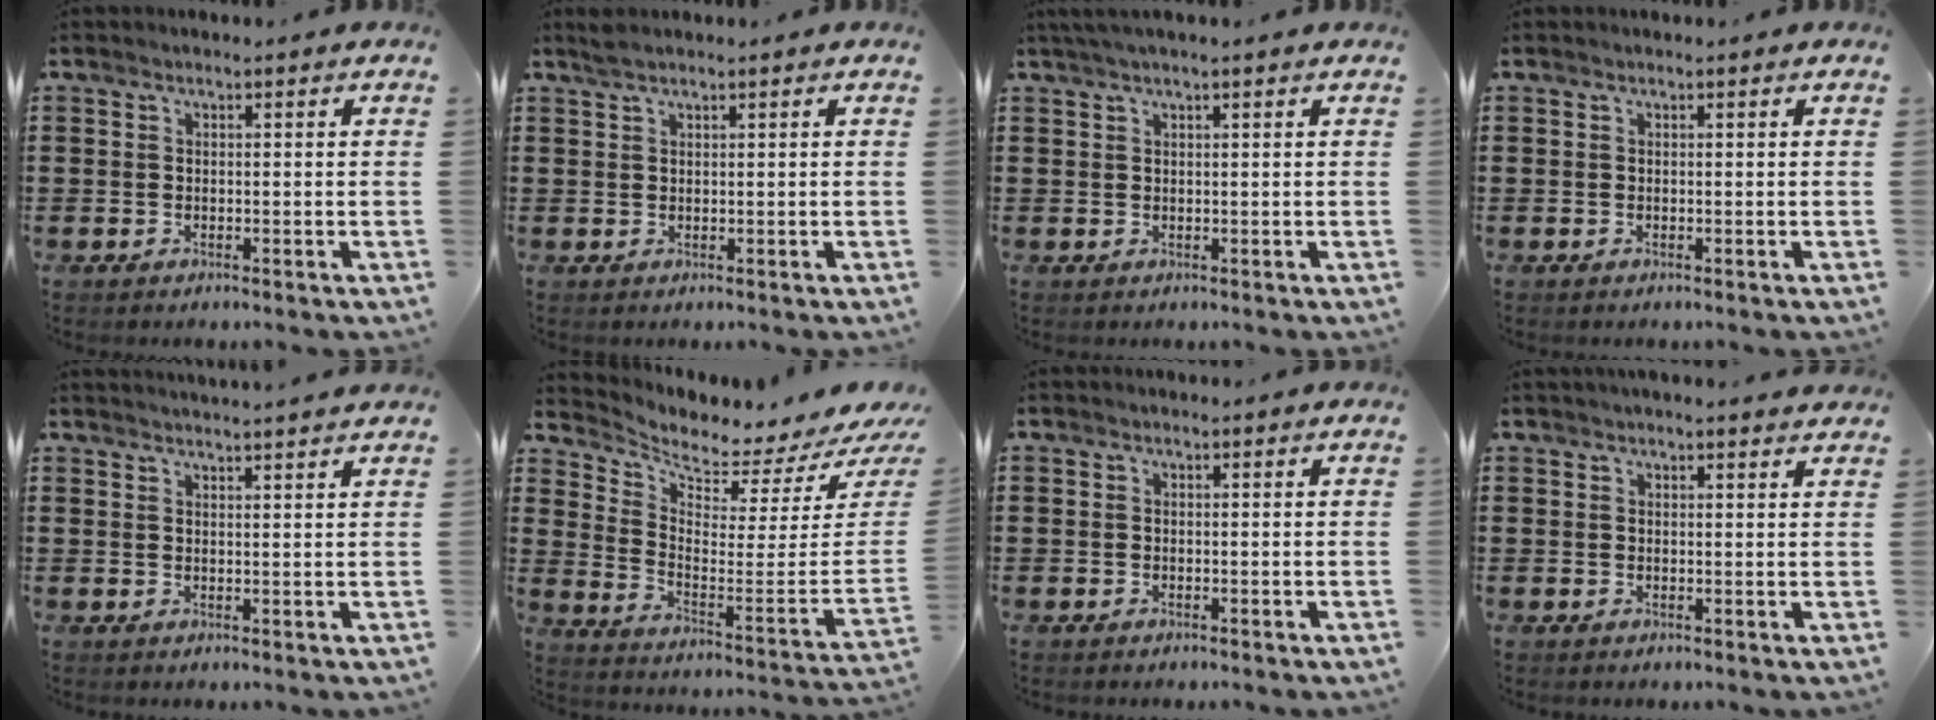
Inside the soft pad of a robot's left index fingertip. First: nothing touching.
{"total": 1.4, "force": [1.1, 0.2, 0.8], "torque": [-0.018, 0.001, 0.020]}
{"total": 1.4, "force": [1.0, -0.2, 0.9], "torque": [-0.018, -0.003, 0.020]}
{"total": 0.0}
{"total": 2.2, "force": [2.0, -0.7, 0.1], "torque": [-0.005, -0.007, 0.040]}
{"total": 2.6, "force": [2.5, 0.3, 0.6], "torque": [-0.029, -0.052, 0.037]}
{"total": 0.0}
{"total": 1.6, "force": [1.6, 0.3, 0.1], "torque": [-0.007, 0.000, 0.032]}